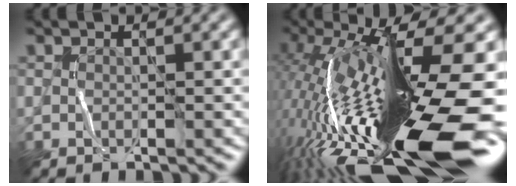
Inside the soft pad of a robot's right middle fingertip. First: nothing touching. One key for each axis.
{"total": 19.5, "fx": -6.1, "fy": 4.1, "fz": 18.0, "tx": -0.320, "ty": 0.002, "tz": -0.114}